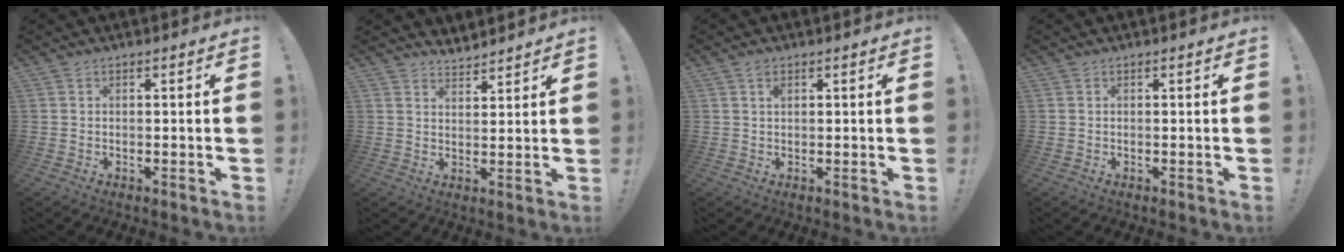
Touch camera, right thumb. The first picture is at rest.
{"total": 4.0, "force": [3.9, 1.0, 0.6], "torque": [0.001, -0.032, 0.070]}
{"total": 0.6, "force": [0.1, 0.5, 0.3], "torque": [-0.006, 0.003, 0.002]}
{"total": 0.0}